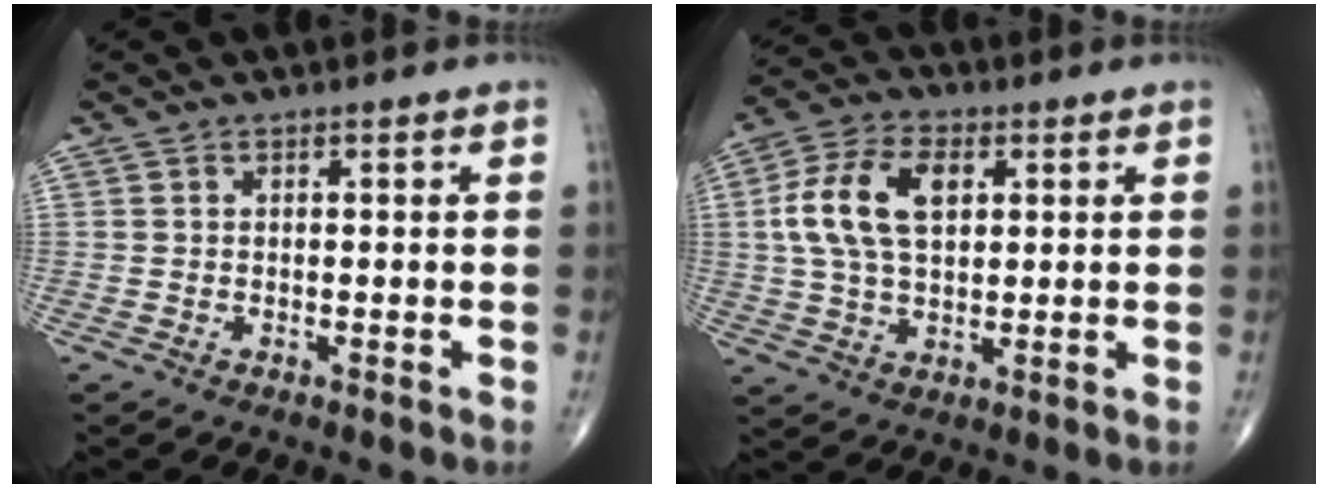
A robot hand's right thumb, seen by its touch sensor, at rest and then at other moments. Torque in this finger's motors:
{"motor_torque": [0.17, 0.27, 0.43, -0.09, 0.22]}